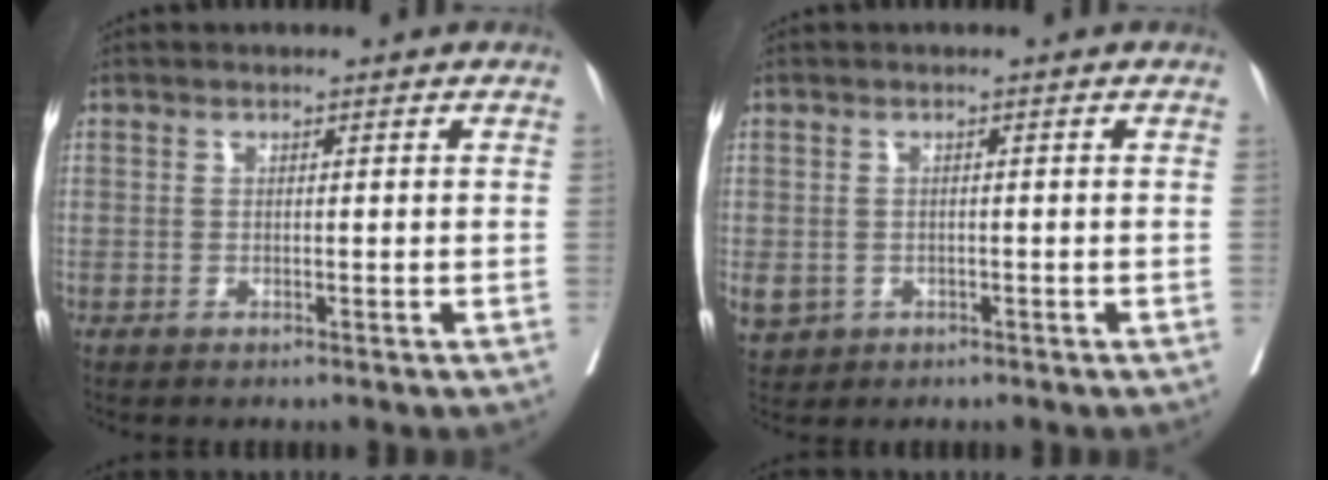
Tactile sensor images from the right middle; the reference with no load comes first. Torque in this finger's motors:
{"motor_torque": [0.43, -0.36, 0.32, 0.08]}